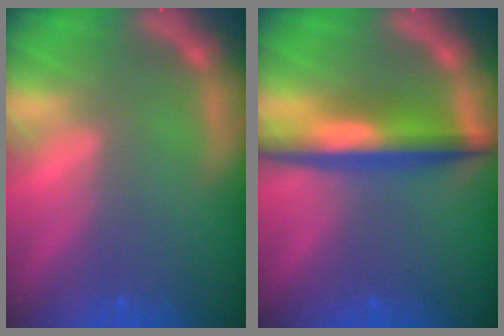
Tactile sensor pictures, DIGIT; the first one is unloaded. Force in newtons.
{"total": 6.0}